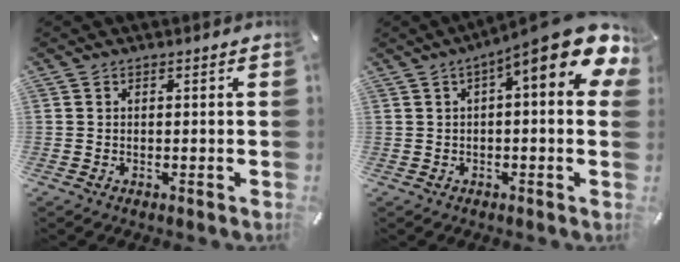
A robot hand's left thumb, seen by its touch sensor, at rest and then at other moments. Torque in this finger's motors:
{"motor_torque": [0.52, 1.73, 2.20, -0.57, 0.44]}